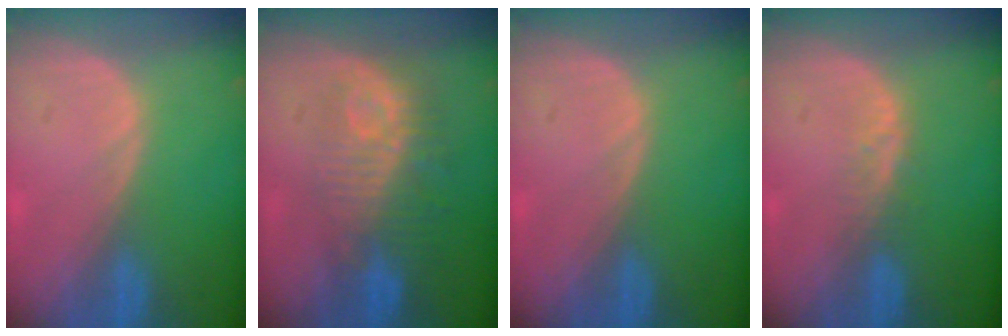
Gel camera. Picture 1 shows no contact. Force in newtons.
{"total": 9.7, "press": 8.7, "slide": 4.2}
{"total": 0.0}
{"total": 2.1, "press": 2.1, "slide": 0.2}